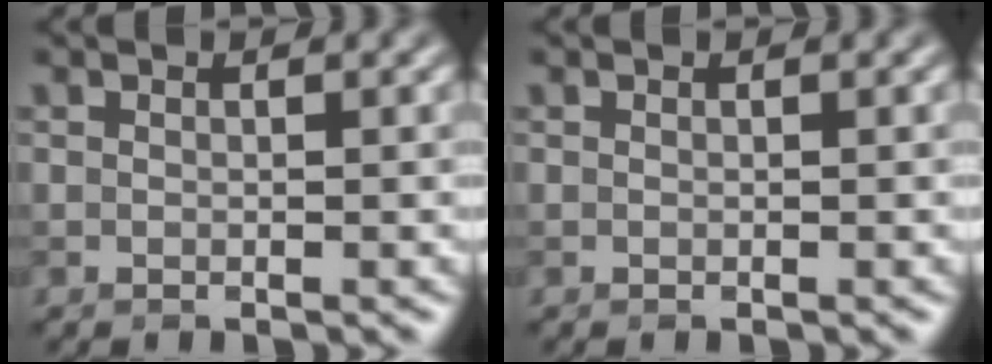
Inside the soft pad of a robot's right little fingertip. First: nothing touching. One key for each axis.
{"total": 0.0}